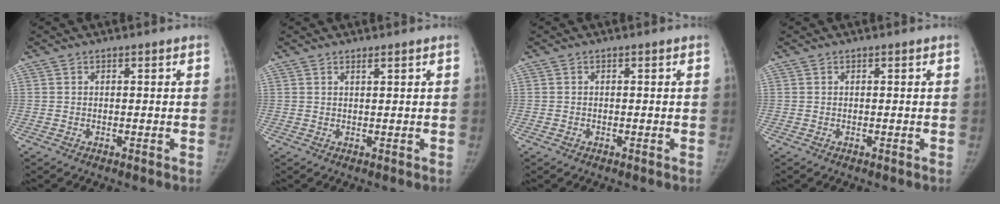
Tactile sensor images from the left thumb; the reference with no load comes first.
{"total": 0.7, "force": [0.6, 0.0, 0.4], "torque": [-0.008, -0.004, 0.011]}
{"total": 0.6, "force": [-0.3, 0.5, 0.1], "torque": [-0.001, 0.003, -0.006]}
{"total": 0.0}